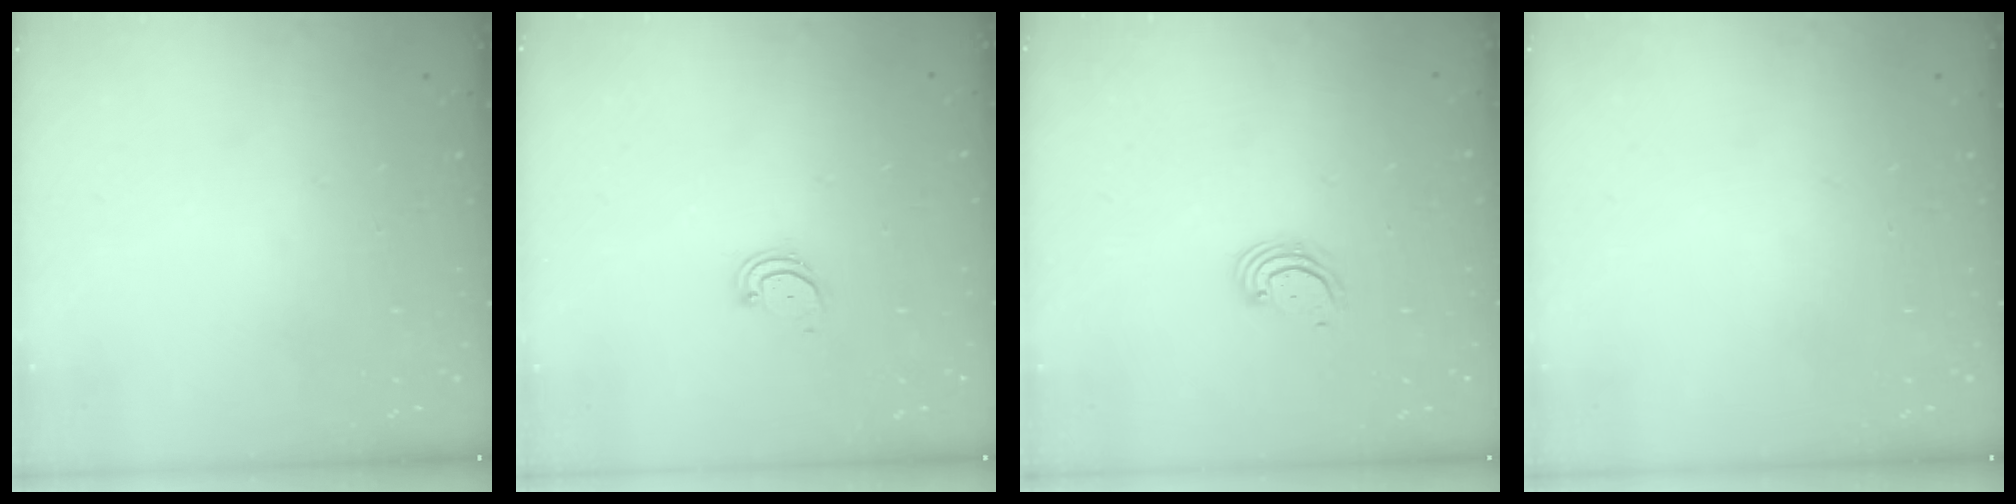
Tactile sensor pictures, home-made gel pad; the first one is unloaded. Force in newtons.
{"total": 2.2, "press": 2.2, "slide": 0.3}
{"total": 2.7, "press": 2.7, "slide": 0.7}
{"total": 0.0}